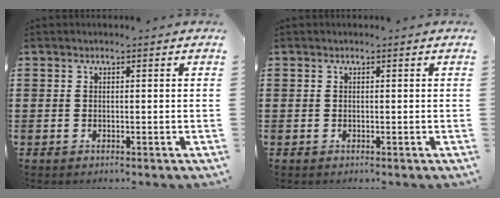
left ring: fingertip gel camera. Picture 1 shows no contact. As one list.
[{"total": 0.0}]